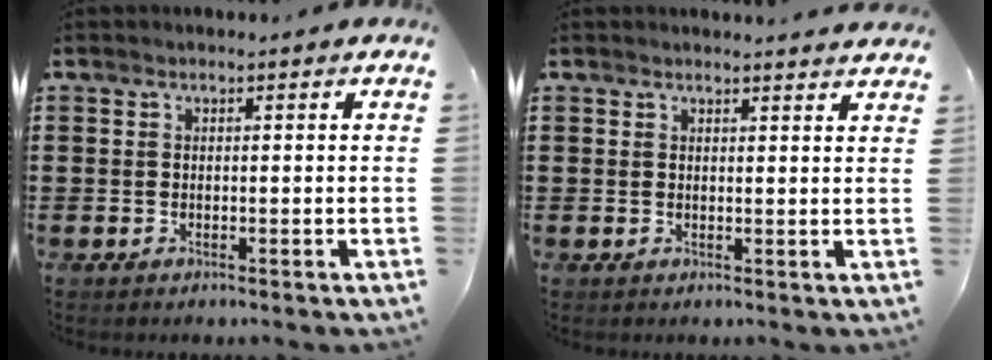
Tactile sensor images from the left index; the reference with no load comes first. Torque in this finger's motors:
{"motor_torque": [0.22, 0.18, -0.02, 0.01]}